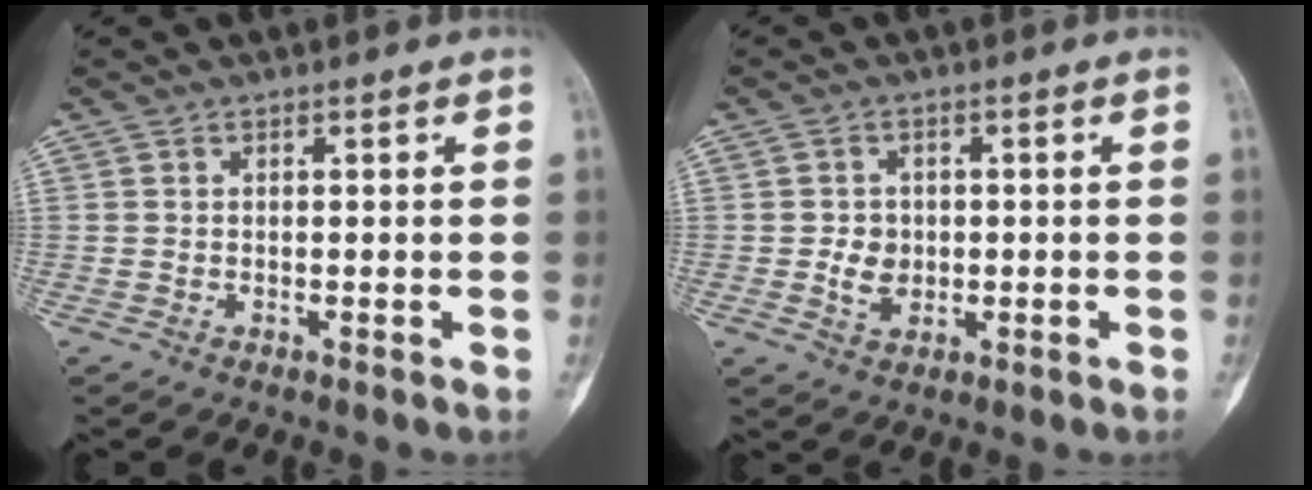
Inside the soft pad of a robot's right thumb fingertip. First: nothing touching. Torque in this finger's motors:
{"motor_torque": [-0.14, 0.26, 0.47, 0.31, 0.13]}